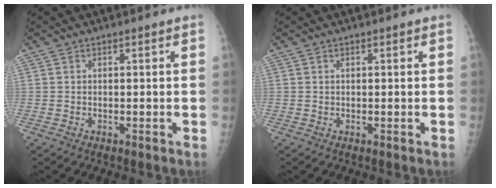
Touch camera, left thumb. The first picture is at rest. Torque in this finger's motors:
{"motor_torque": [0.08, -0.13, 0.15, 0.08, 0.00]}